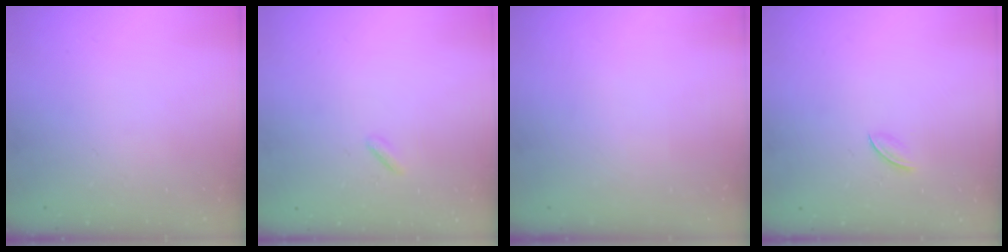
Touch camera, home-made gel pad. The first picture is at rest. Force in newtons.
{"total": 0.8, "press": 0.7, "slide": 0.4}
{"total": 0.0}
{"total": 2.8, "press": 2.7, "slide": 0.8}